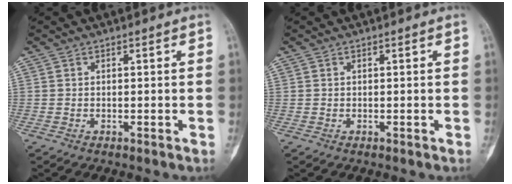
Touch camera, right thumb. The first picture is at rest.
{"total": 0.0}